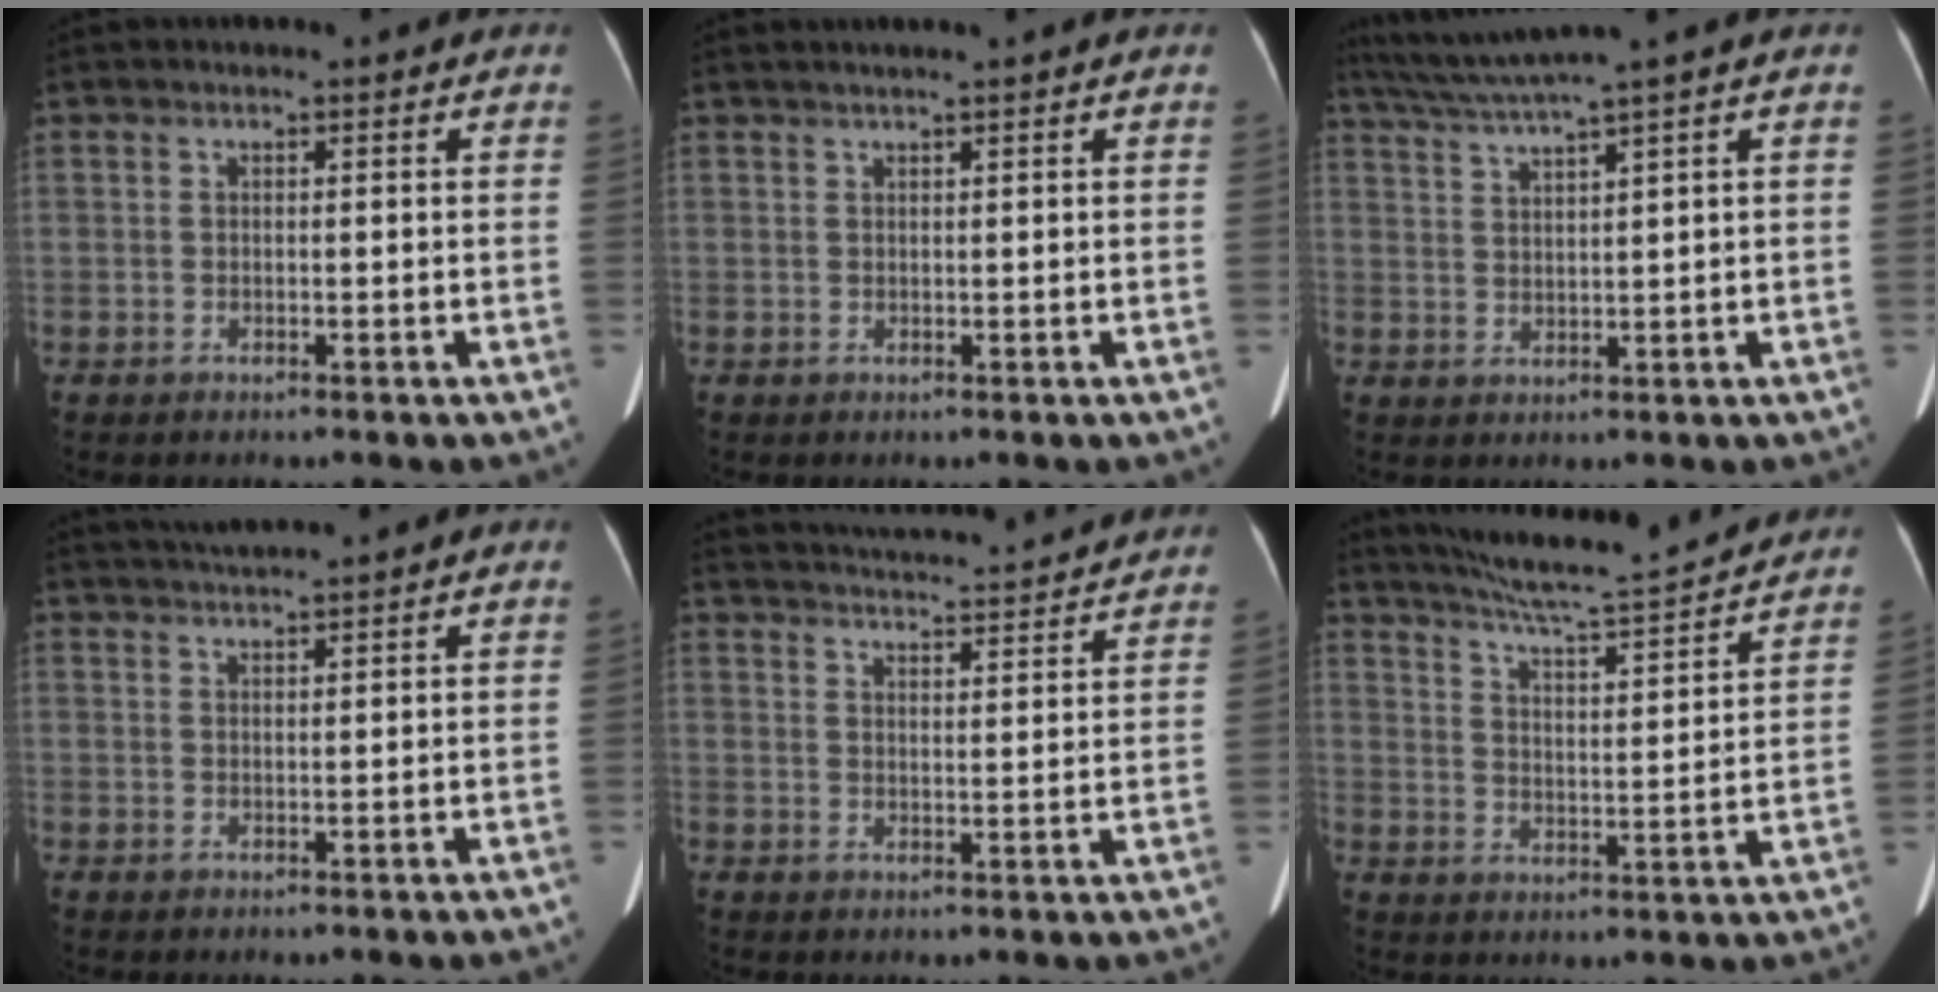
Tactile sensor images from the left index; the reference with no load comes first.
{"total": 2.0, "force": [1.7, -0.5, 1.1], "torque": [-0.014, 0.016, 0.034]}
{"total": 6.1, "force": [4.8, -2.0, 3.2], "torque": [-0.068, 0.006, 0.094]}
{"total": 3.3, "force": [3.0, -1.0, 1.1], "torque": [-0.018, 0.013, 0.058]}
{"total": 20.8, "force": [19.8, 1.3, 6.1], "torque": [-0.102, 0.004, 0.257]}
{"total": 19.3, "force": [17.8, 0.5, 7.5], "torque": [-0.127, -0.009, 0.246]}